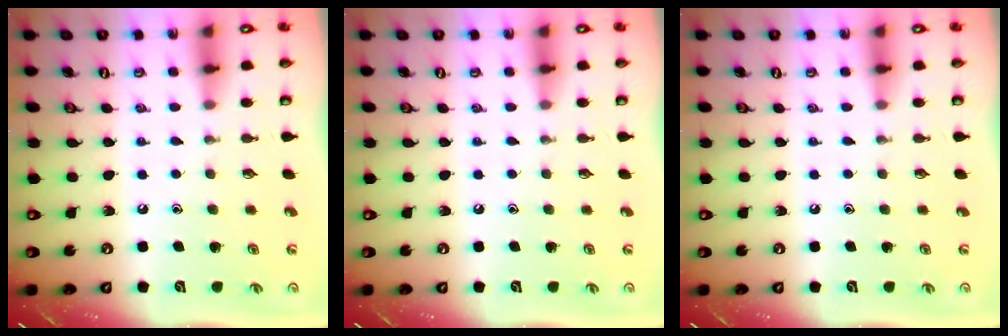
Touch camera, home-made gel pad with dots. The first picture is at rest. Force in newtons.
{"total": 0.0}
{"total": 0.0}